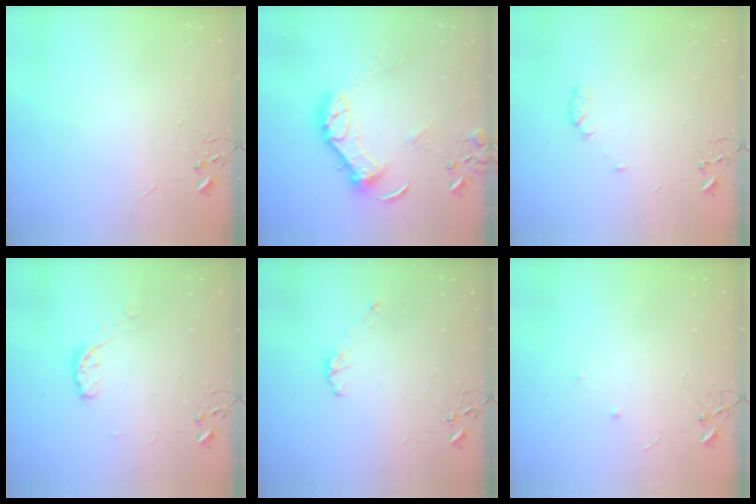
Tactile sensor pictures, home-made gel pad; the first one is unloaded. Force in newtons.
{"total": 12.9, "press": 12.8, "slide": 1.7}
{"total": 5.3, "press": 5.2, "slide": 0.7}
{"total": 6.7, "press": 6.6, "slide": 0.6}
{"total": 5.1, "press": 5.0, "slide": 0.3}
{"total": 4.7, "press": 4.7, "slide": 0.5}